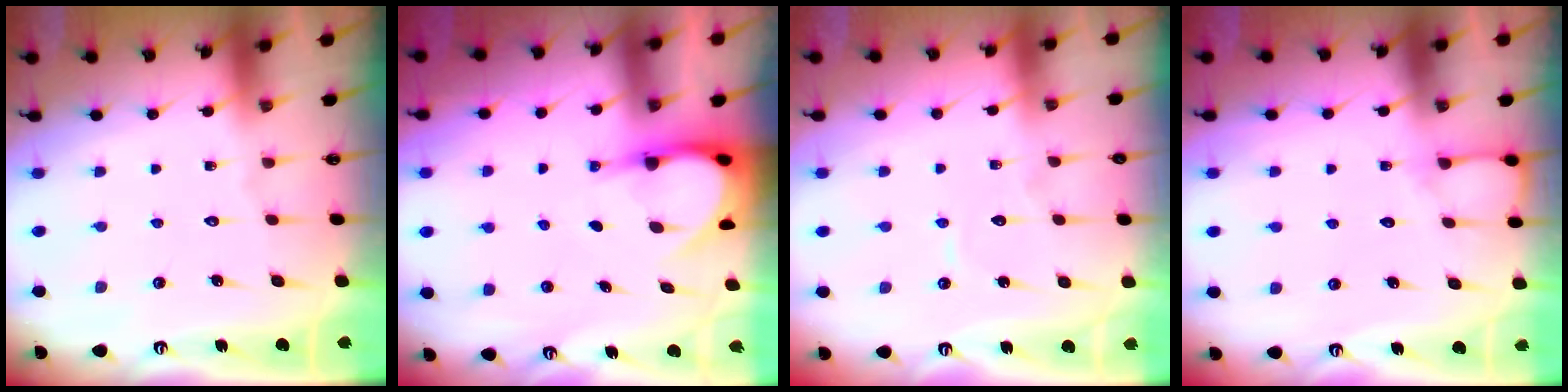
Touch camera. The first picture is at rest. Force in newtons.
{"total": 5.4, "press": 5.4, "slide": 0.4}
{"total": 3.9, "press": 3.9, "slide": 0.3}
{"total": 5.2, "press": 5.1, "slide": 0.5}